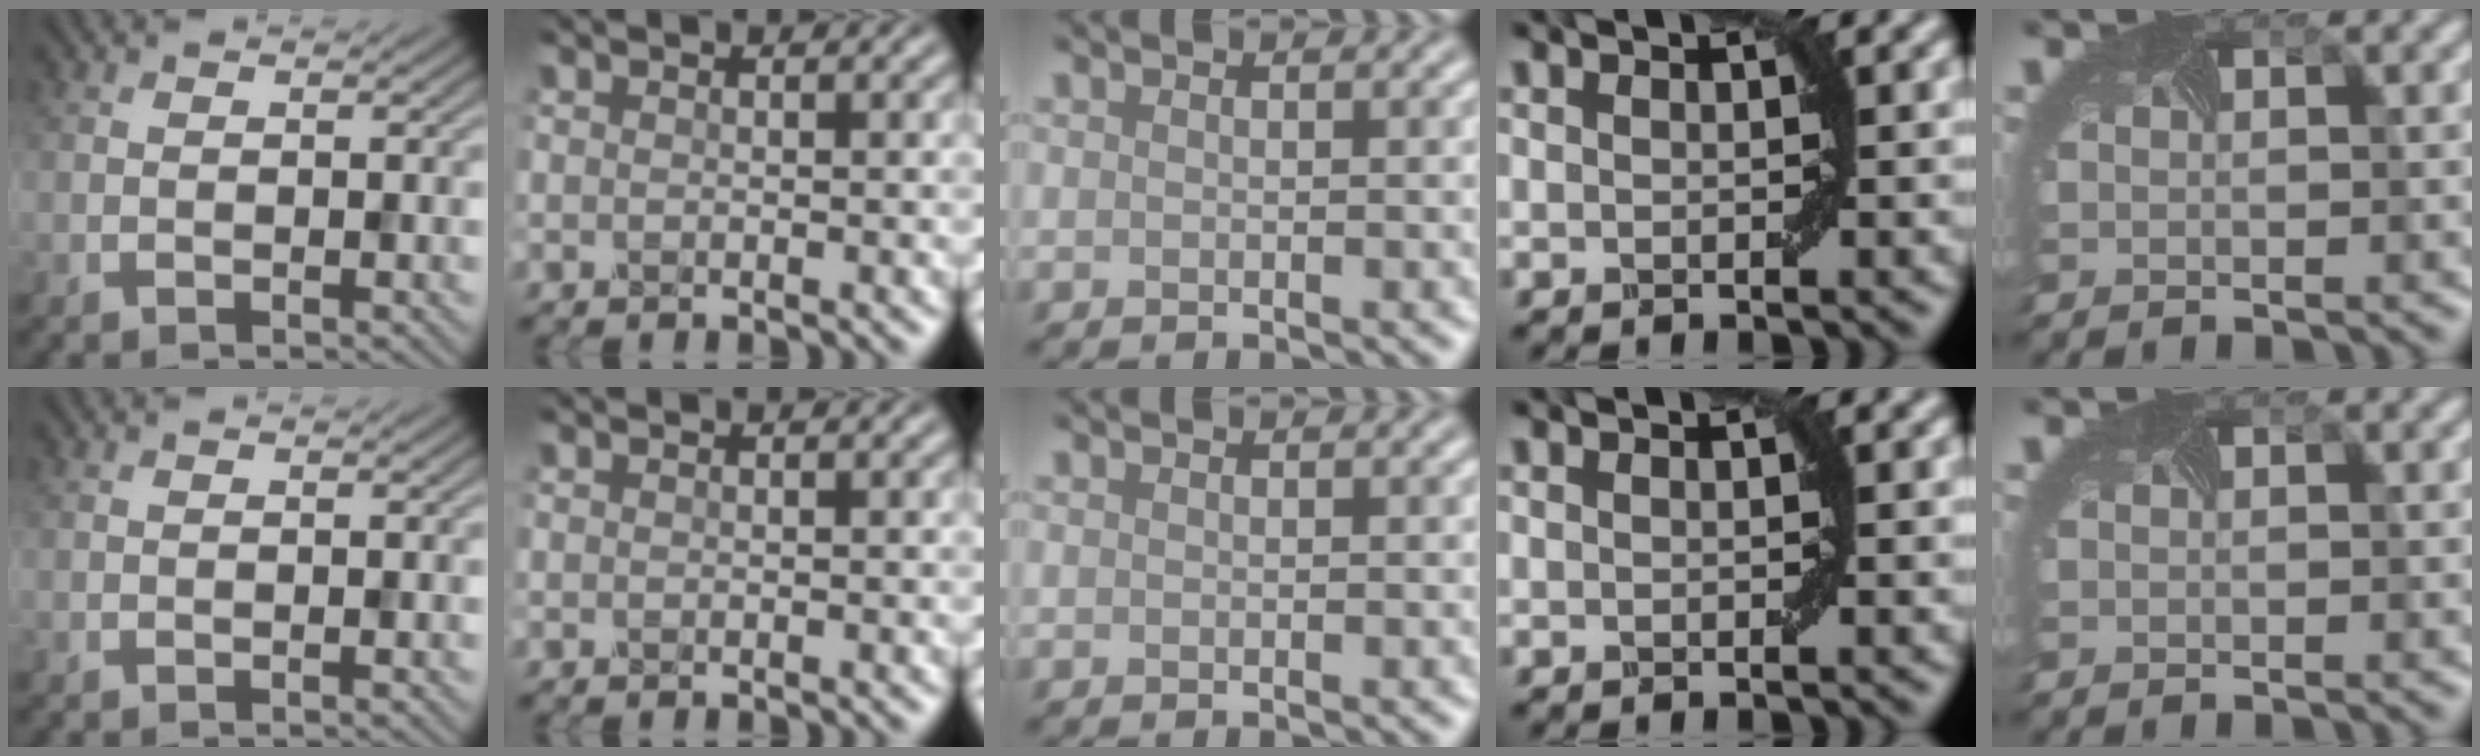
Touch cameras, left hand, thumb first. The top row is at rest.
{}